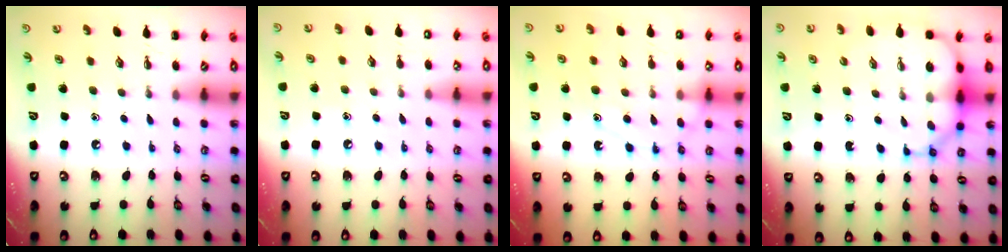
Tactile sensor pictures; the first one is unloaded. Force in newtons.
{"total": 6.2, "press": 6.0, "slide": 1.6}
{"total": 11.8, "press": 11.7, "slide": 1.1}
{"total": 10.7, "press": 10.2, "slide": 3.1}